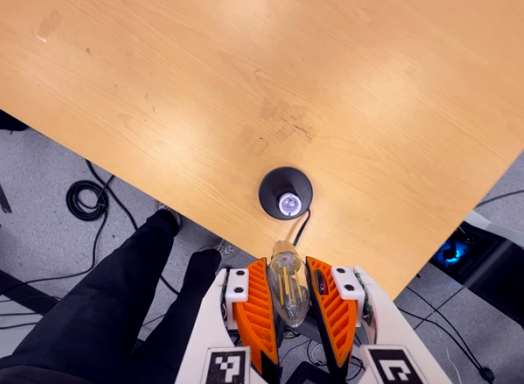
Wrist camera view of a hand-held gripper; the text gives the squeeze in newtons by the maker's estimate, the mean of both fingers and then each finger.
{"total": 8.4, "left": 7.6, "right": 9.1}